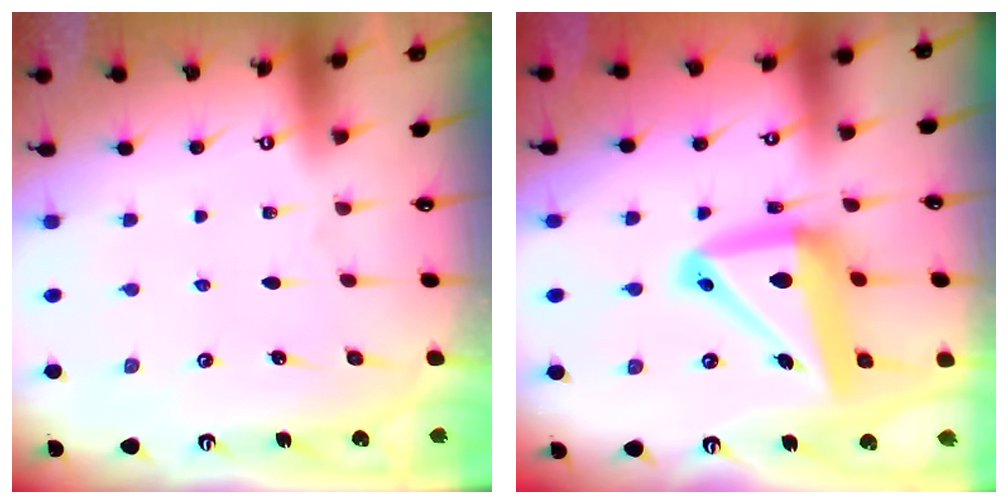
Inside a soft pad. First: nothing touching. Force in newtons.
{"total": 18.0, "press": 17.8, "slide": 2.3}